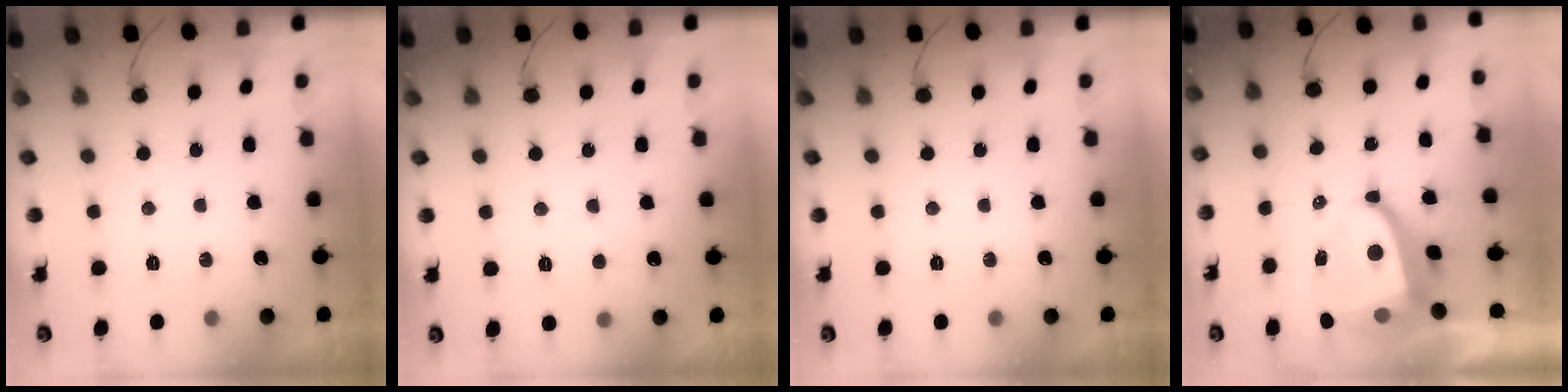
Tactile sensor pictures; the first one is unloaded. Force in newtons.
{"total": 1.4, "press": 1.3, "slide": 0.1}
{"total": 0.0}
{"total": 9.1, "press": 9.0, "slide": 1.3}